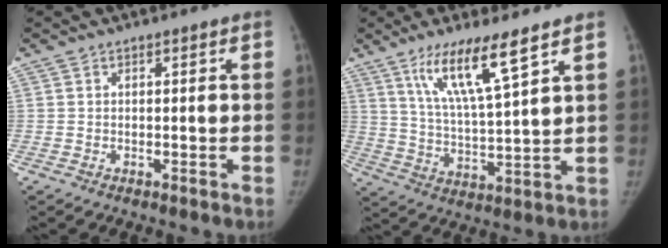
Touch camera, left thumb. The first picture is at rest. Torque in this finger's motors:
{"motor_torque": [-0.03, 0.27, 1.32, -1.06, 0.36]}